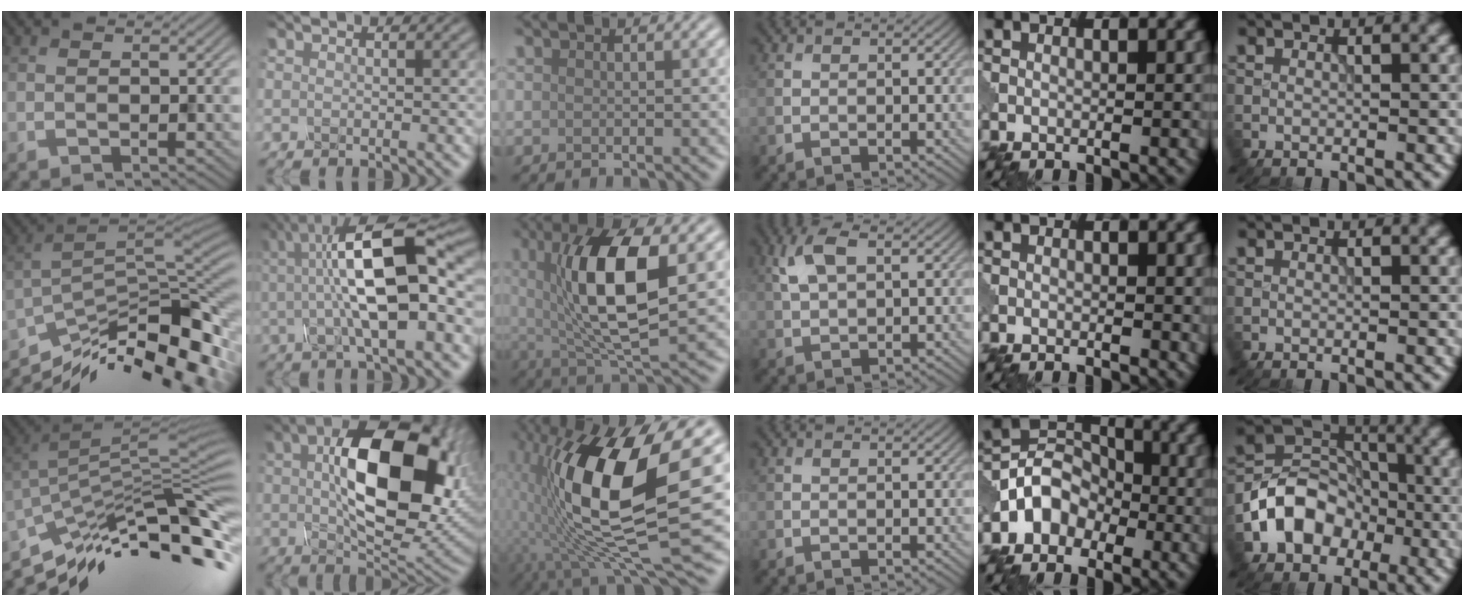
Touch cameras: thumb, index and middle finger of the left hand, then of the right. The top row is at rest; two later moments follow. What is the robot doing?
{"motion": "assemble", "object": "glue stick"}